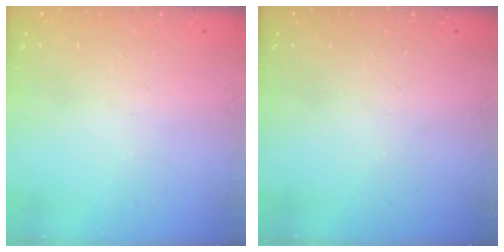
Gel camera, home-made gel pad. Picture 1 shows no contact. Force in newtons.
{"total": 0.0}